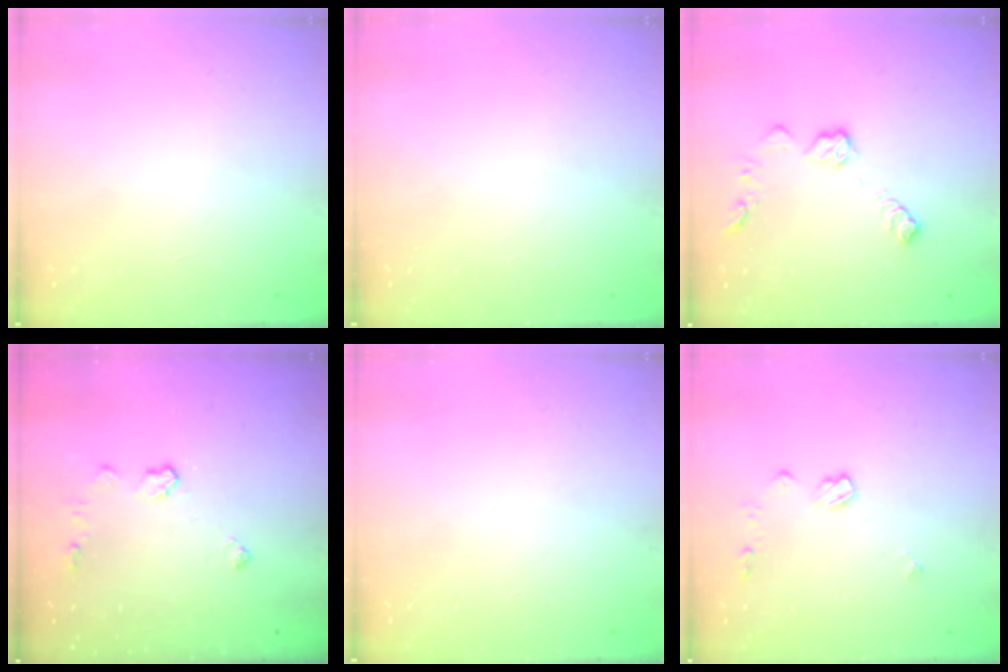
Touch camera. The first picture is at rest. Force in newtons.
{"total": 0.0}
{"total": 9.2, "press": 9.2, "slide": 0.4}
{"total": 4.9, "press": 4.9, "slide": 0.0}
{"total": 0.0}
{"total": 7.1, "press": 7.1, "slide": 0.2}